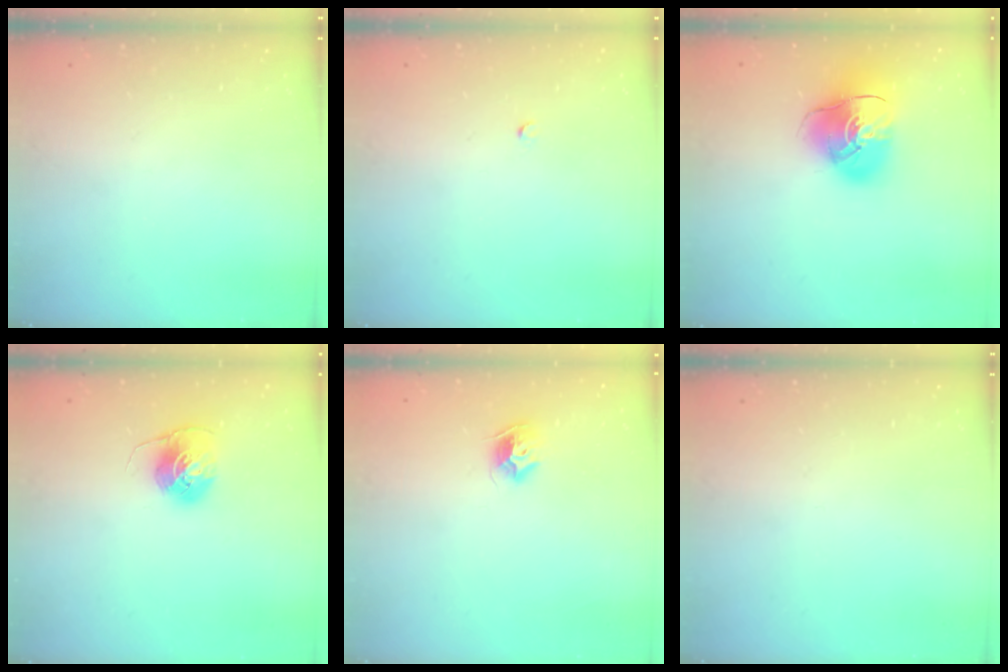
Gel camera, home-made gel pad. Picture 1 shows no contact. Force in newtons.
{"total": 2.0, "press": 2.0, "slide": 0.3}
{"total": 13.8, "press": 13.6, "slide": 2.0}
{"total": 7.1, "press": 7.1, "slide": 0.5}
{"total": 8.0, "press": 7.9, "slide": 0.5}
{"total": 0.0}